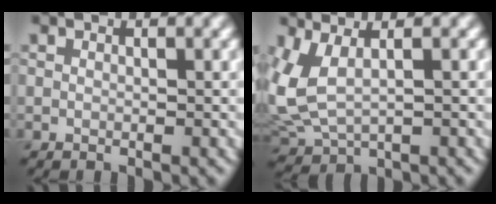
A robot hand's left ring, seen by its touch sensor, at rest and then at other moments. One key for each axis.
{"total": 5.0, "fx": 1.5, "fy": 2.6, "fz": 4.1, "tx": -0.108, "ty": -0.001, "tz": 0.034}